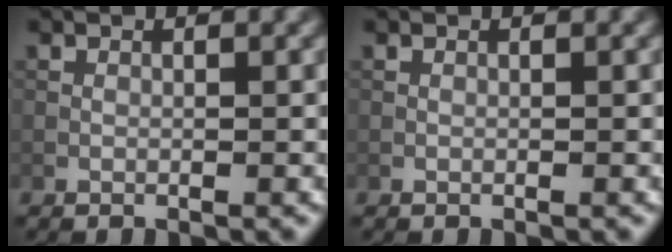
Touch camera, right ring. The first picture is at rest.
{"total": 0.0}